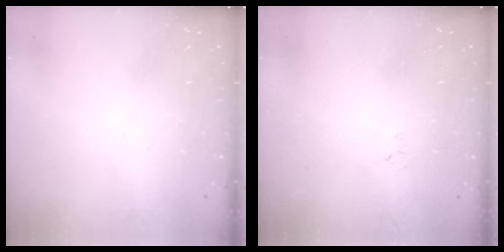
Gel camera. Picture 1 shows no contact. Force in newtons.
{"total": 2.6, "press": 2.6, "slide": 0.4}